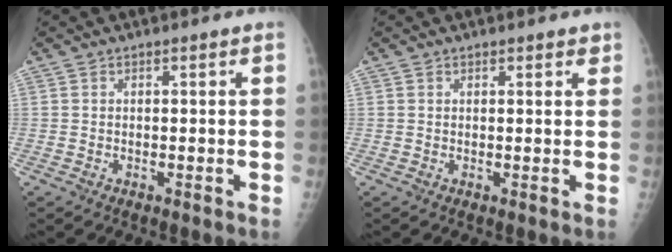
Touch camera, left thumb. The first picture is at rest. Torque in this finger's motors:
{"motor_torque": [-0.13, -0.01, -0.16, -0.05, 0.01]}